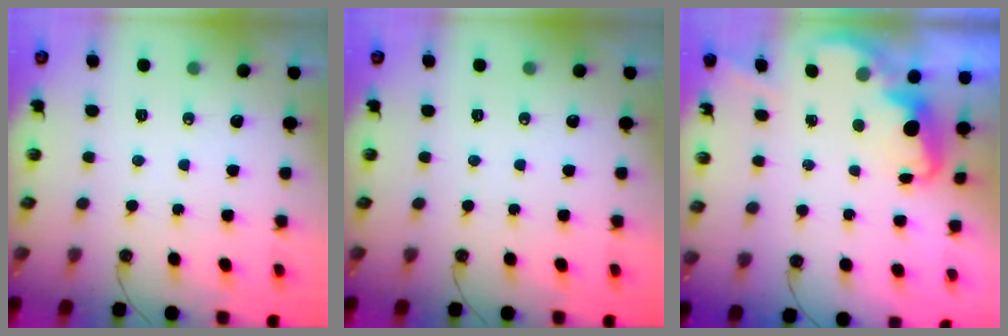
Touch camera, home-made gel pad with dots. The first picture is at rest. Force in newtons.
{"total": 0.0}
{"total": 2.6, "press": 2.4, "slide": 0.8}